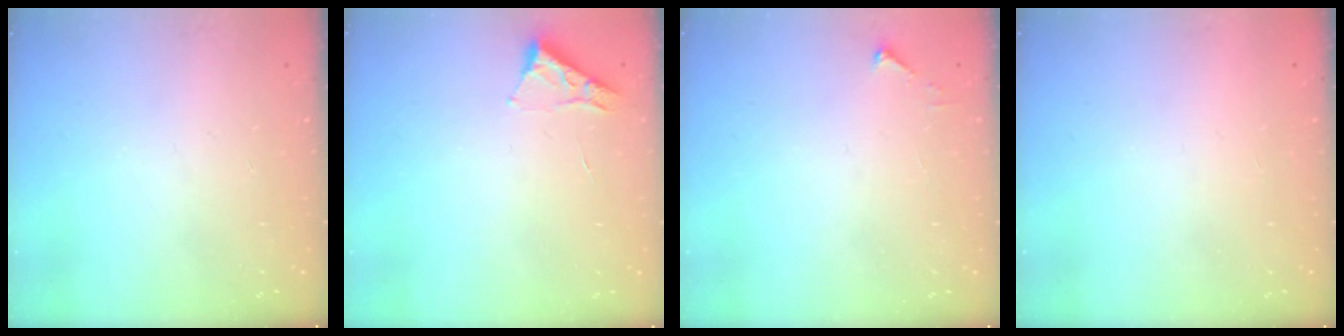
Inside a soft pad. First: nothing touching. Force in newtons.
{"total": 3.4, "press": 3.3, "slide": 0.5}
{"total": 2.5, "press": 2.5, "slide": 0.3}
{"total": 1.5, "press": 1.5, "slide": 0.1}